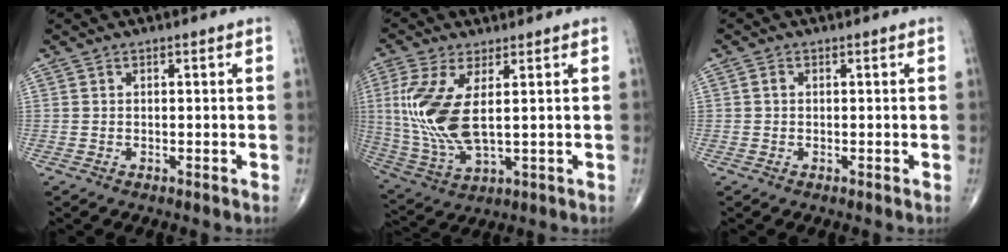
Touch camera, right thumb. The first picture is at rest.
{"total": 13.3, "force": [2.0, 5.4, 12.0], "torque": [-0.278, -0.015, 0.051]}
{"total": 0.9, "force": [0.0, 0.7, 0.5], "torque": [-0.005, 0.002, -0.002]}